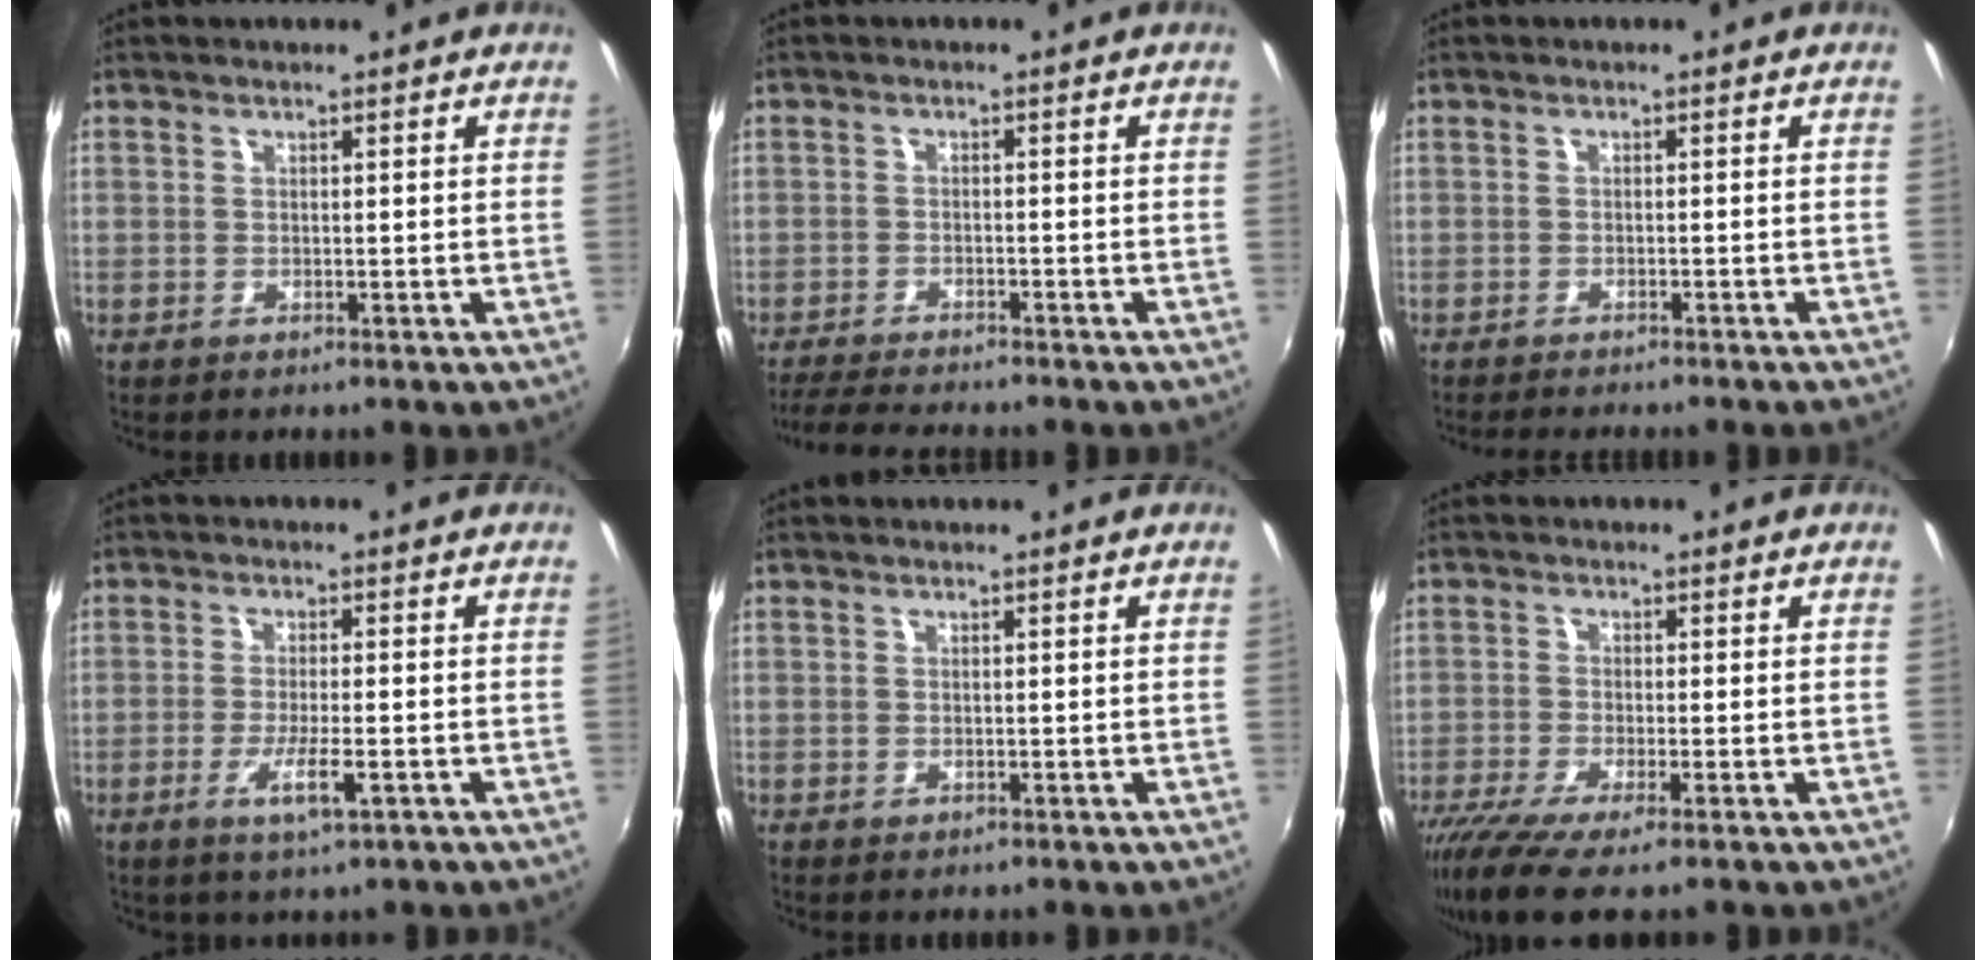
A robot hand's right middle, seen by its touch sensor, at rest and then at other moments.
{"total": 8.0, "force": [-7.2, 0.7, 3.2], "torque": [-0.083, -0.021, -0.119]}
{"total": 4.0, "force": [-3.6, 0.0, 1.8], "torque": [-0.040, -0.014, -0.055]}
{"total": 5.2, "force": [-2.4, 1.1, 4.4], "torque": [-0.092, -0.013, -0.041]}
{"total": 0.0}
{"total": 8.5, "force": [-6.0, 1.1, 5.9], "torque": [-0.137, -0.041, -0.109]}